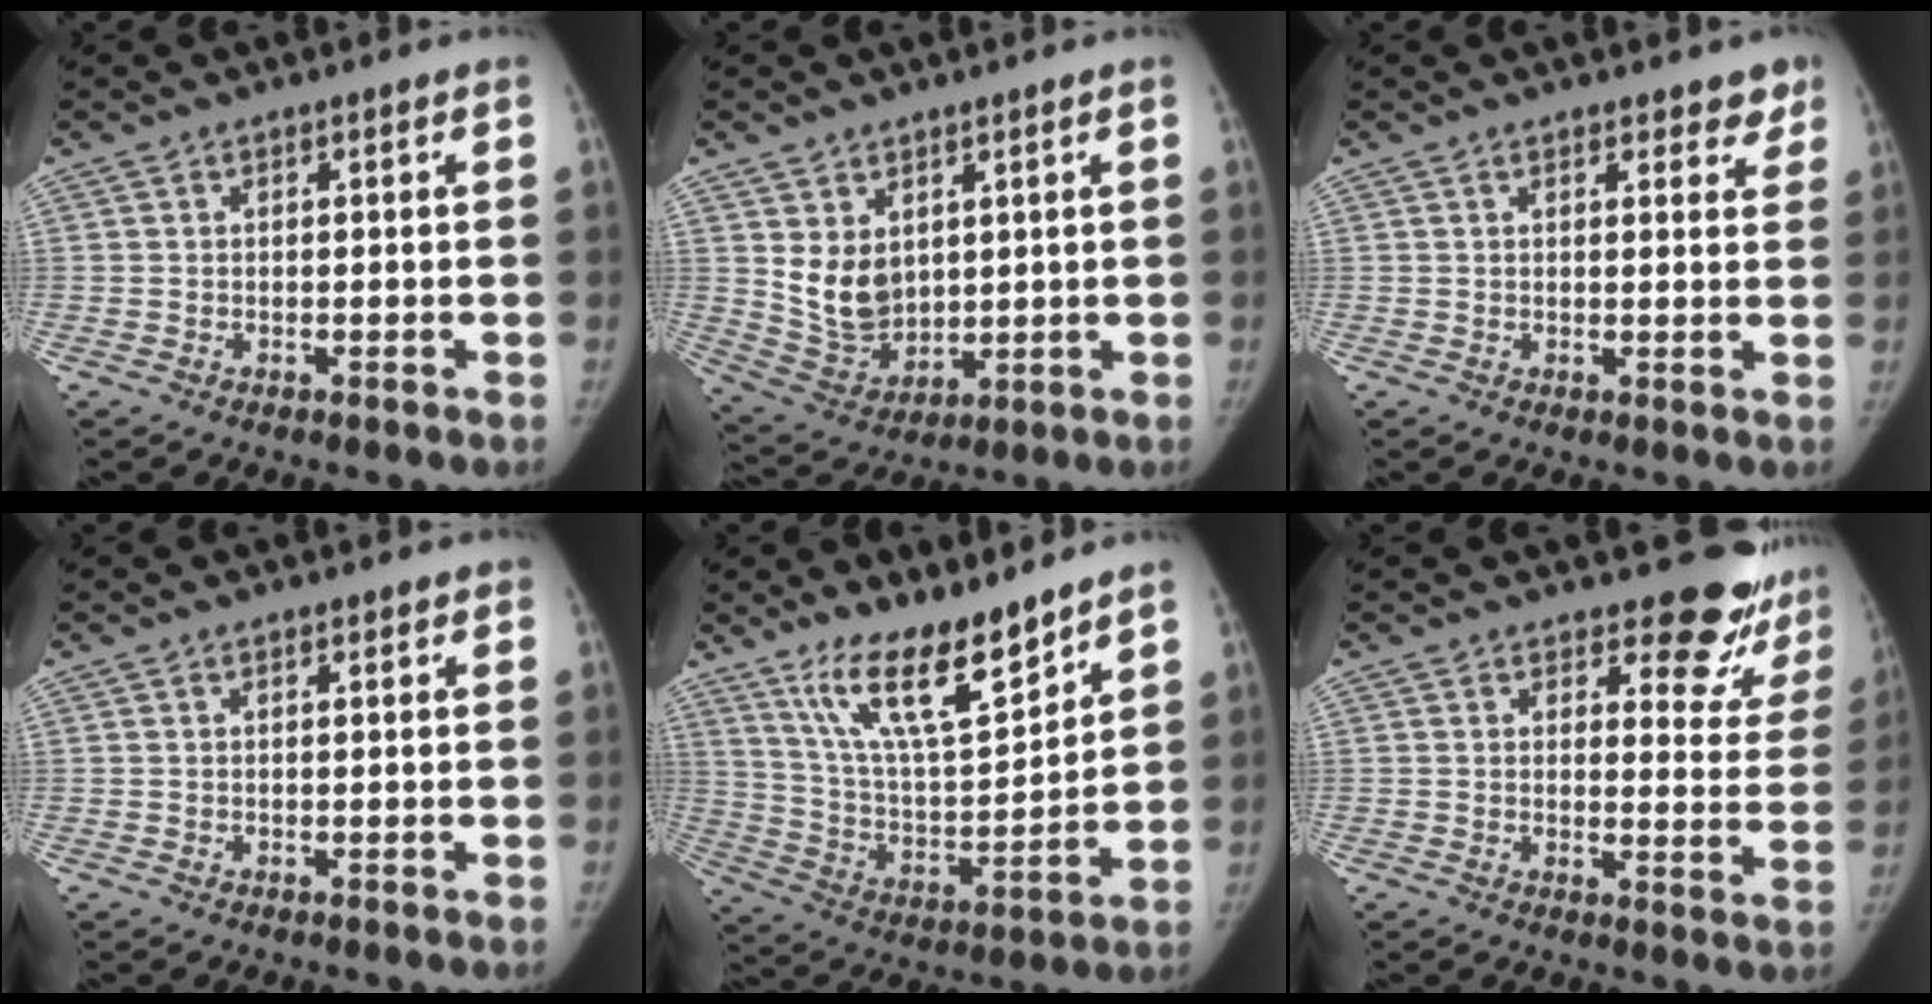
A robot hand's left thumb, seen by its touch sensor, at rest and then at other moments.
{"total": 8.9, "force": [2.8, 6.4, 5.4], "torque": [-0.073, -0.030, 0.078]}
{"total": 4.0, "force": [3.2, 1.8, 1.7], "torque": [0.013, -0.013, 0.035]}
{"total": 0.9, "force": [0.7, 0.4, 0.4], "torque": [-0.006, -0.002, 0.007]}
{"total": 15.8, "force": [11.9, 4.1, 9.6], "torque": [-0.140, -0.077, 0.224]}
{"total": 12.7, "force": [11.4, 4.6, 3.0], "torque": [0.013, -0.101, 0.114]}